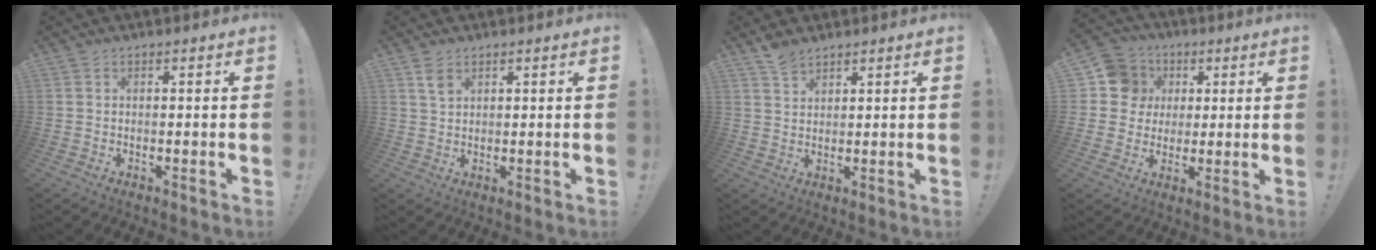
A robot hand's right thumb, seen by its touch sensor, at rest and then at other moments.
{"total": 3.1, "force": [1.8, 1.7, 1.9], "torque": [-0.019, -0.010, 0.030]}
{"total": 4.1, "force": [3.5, 1.6, 1.6], "torque": [-0.026, -0.019, 0.064]}
{"total": 11.4, "force": [2.7, 10.6, 2.9], "torque": [-0.036, -0.003, 0.059]}